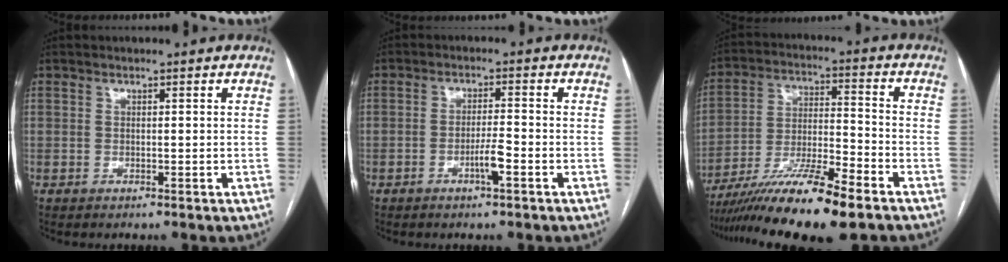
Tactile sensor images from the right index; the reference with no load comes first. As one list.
[{"total": 3.5, "force": [-1.7, 0.2, 3.1], "torque": [-0.055, -0.001, -0.030]}, {"total": 15.7, "force": [-11.5, 0.6, 10.7], "torque": [-0.198, -0.029, -0.204]}]